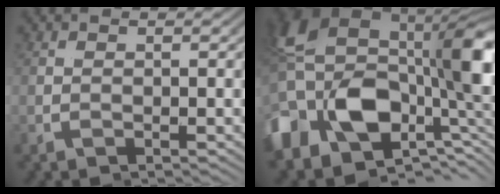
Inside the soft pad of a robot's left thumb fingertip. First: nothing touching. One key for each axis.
{"total": 22.5, "fx": -1.0, "fy": 13.8, "fz": 17.8, "tx": -0.352, "ty": -0.040, "tz": 0.008}